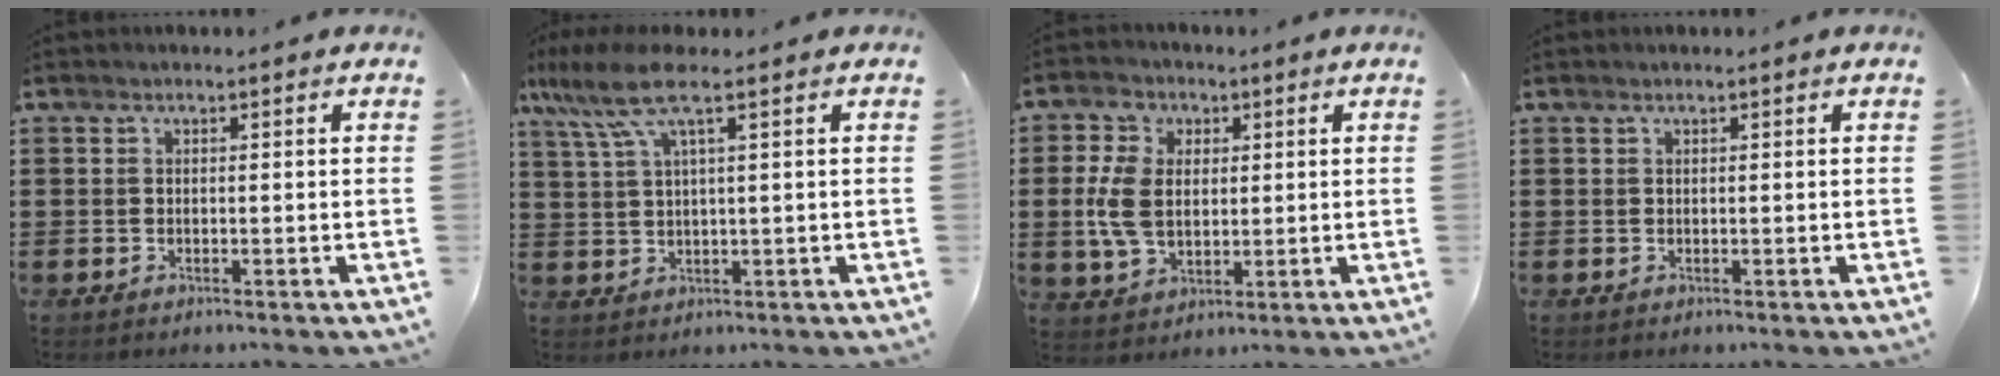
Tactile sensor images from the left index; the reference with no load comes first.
{"total": 7.2, "force": [3.5, 1.3, 6.2], "torque": [-0.146, -0.004, 0.057]}
{"total": 7.7, "force": [0.6, 5.5, 5.3], "torque": [-0.139, 0.007, 0.007]}
{"total": 0.0}